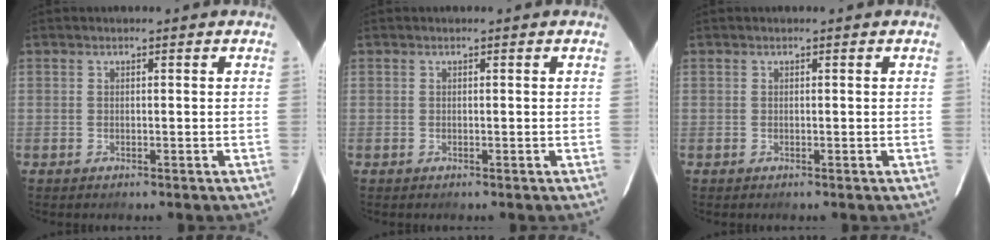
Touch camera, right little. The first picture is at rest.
{"total": 0.0}
{"total": 0.0}